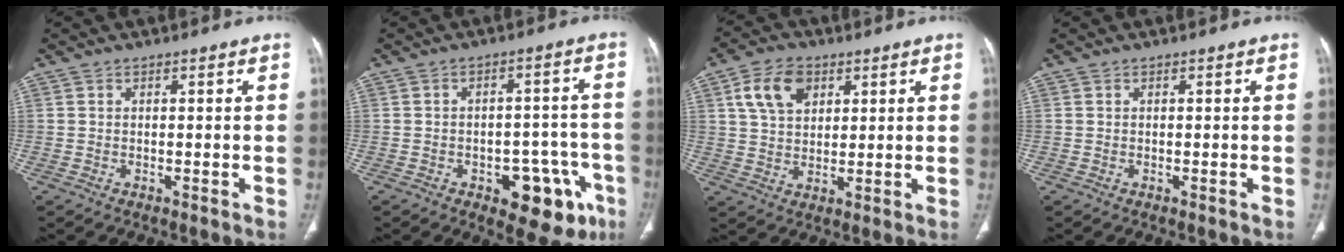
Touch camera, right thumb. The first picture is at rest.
{"total": 12.8, "force": [-5.9, 6.8, 9.1], "torque": [-0.073, 0.036, -0.068]}
{"total": 9.0, "force": [3.8, 6.0, 5.5], "torque": [-0.084, -0.007, 0.068]}
{"total": 0.0}